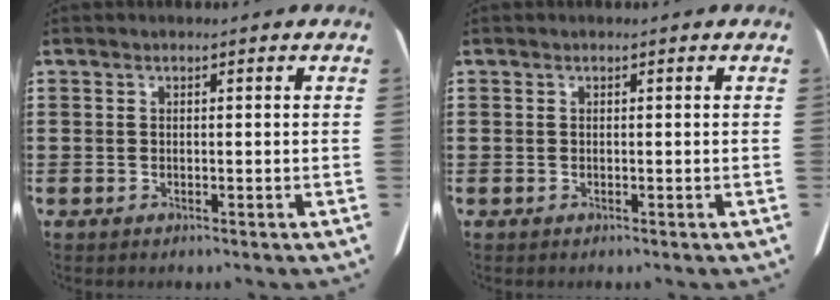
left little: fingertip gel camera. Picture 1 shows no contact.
{"total": 0.0}